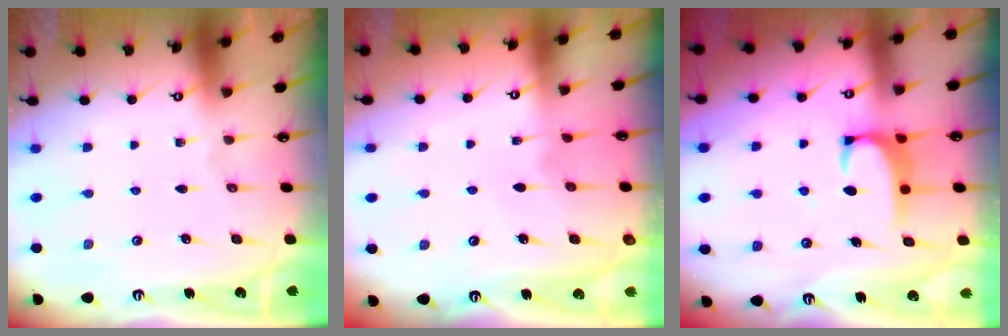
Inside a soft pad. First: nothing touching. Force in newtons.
{"total": 3.2, "press": 3.2, "slide": 0.1}
{"total": 1.9, "press": 1.9, "slide": 0.3}